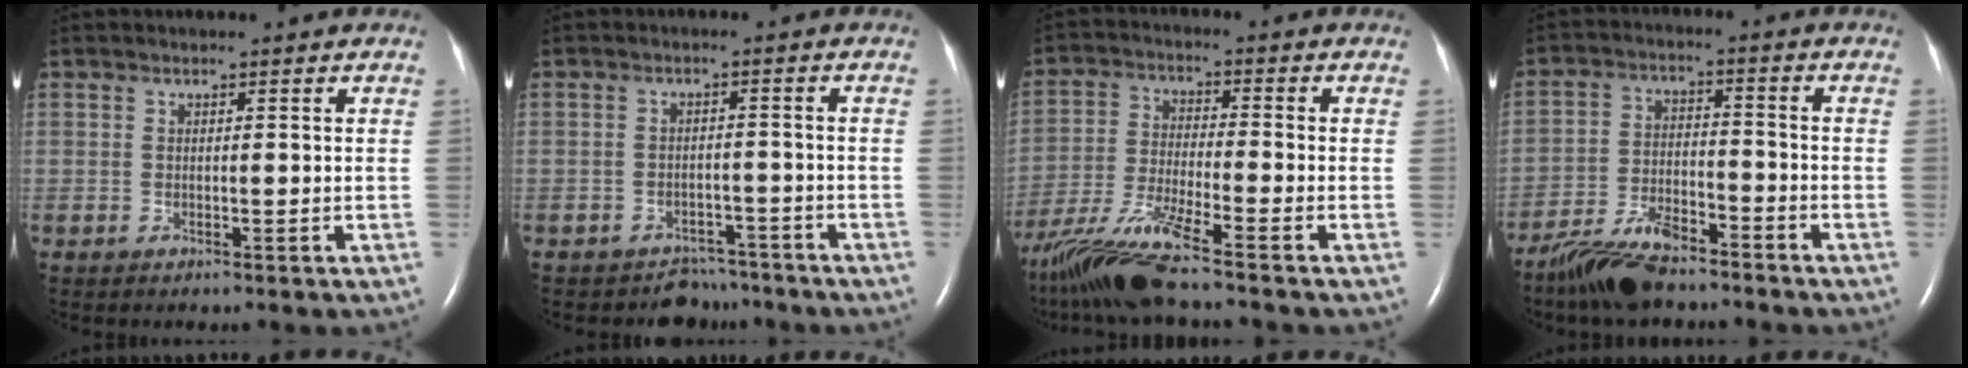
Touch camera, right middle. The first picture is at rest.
{"total": 3.9, "force": [-3.4, 1.9, -0.8], "torque": [0.008, 0.015, -0.049]}
{"total": 11.8, "force": [-9.5, -1.0, 6.9], "torque": [-0.143, -0.028, -0.178]}
{"total": 8.8, "force": [-7.2, 2.1, 4.4], "torque": [-0.092, -0.015, -0.133]}